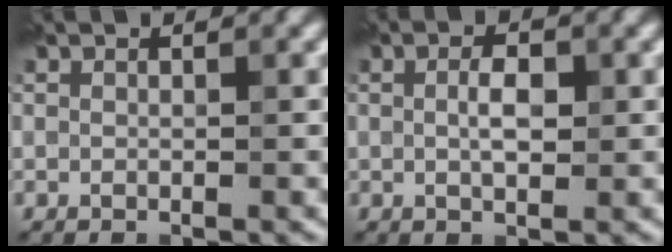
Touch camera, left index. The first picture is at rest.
{"total": 2.1, "force": [0.3, 0.8, 1.9], "torque": [-0.038, 0.001, 0.003]}